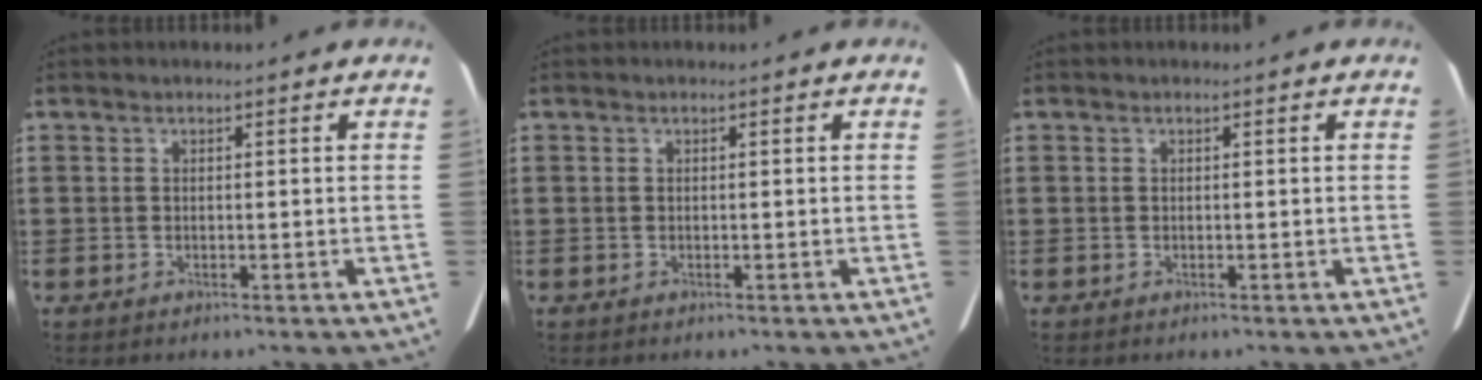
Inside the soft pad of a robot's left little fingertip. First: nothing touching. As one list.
[{"total": 0.0}, {"total": 0.0}]